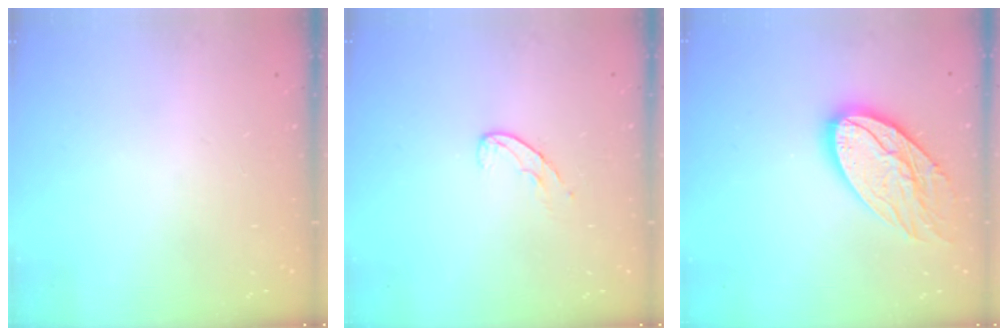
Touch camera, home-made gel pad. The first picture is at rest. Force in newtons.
{"total": 5.8, "press": 5.8, "slide": 0.4}
{"total": 17.3, "press": 17.3, "slide": 1.4}